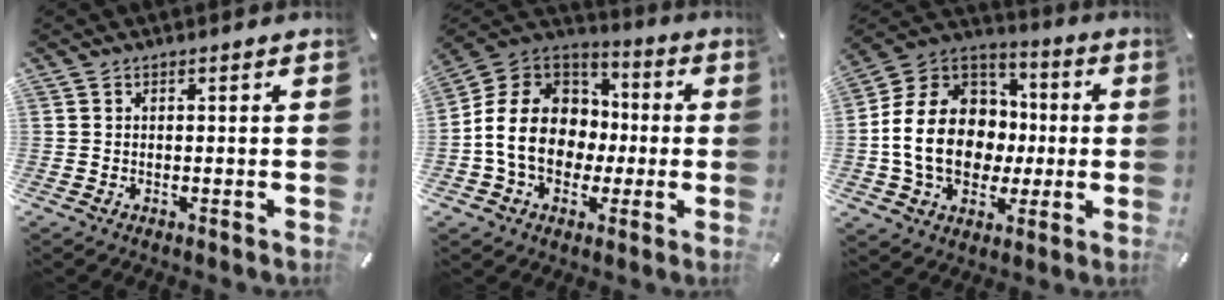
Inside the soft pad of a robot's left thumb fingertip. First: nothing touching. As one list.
[{"total": 16.3, "force": [-2.8, 13.7, 8.4], "torque": [-0.169, 0.028, -0.044]}, {"total": 18.6, "force": [-2.3, 15.4, 10.2], "torque": [-0.216, 0.022, -0.036]}]